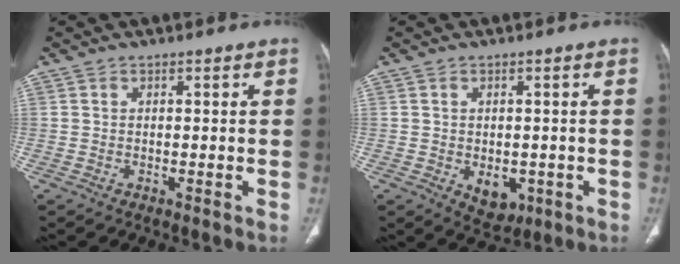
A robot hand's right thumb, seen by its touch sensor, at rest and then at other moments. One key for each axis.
{"total": 5.1, "fx": -1.3, "fy": 3.5, "fz": 3.4, "tx": -0.030, "ty": -0.002, "tz": -0.002}